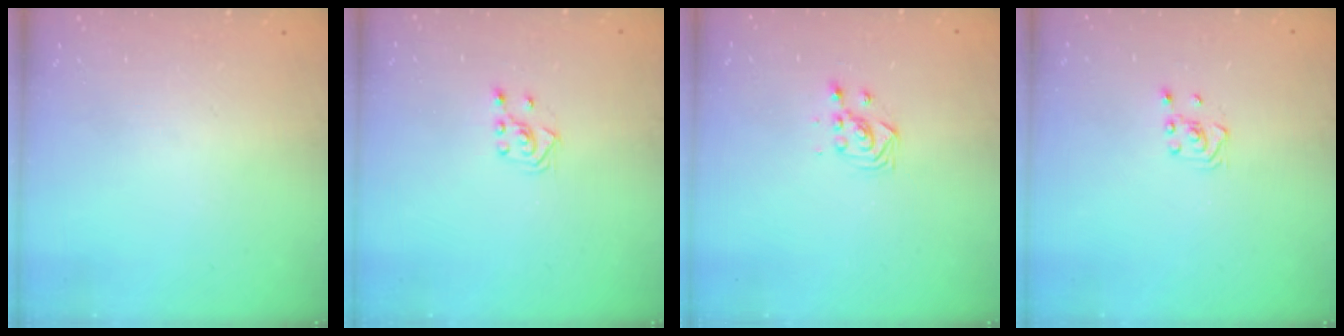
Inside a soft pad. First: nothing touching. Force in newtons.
{"total": 3.1, "press": 3.0, "slide": 0.7}
{"total": 2.9, "press": 2.9, "slide": 0.3}
{"total": 2.8, "press": 2.6, "slide": 1.1}